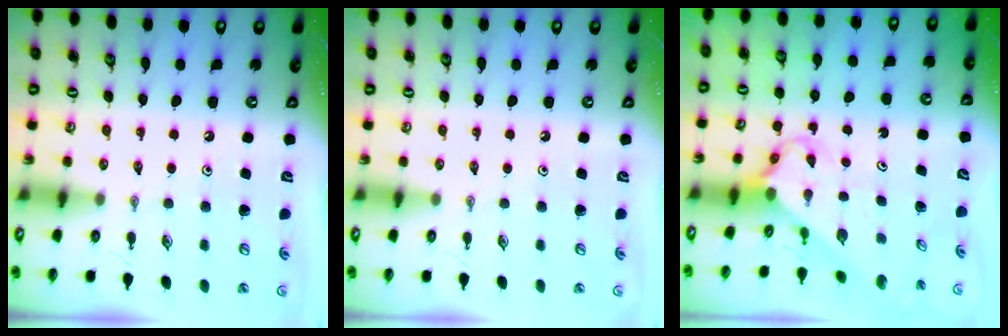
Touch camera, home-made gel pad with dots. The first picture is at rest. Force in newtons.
{"total": 0.0}
{"total": 2.7, "press": 2.7, "slide": 0.2}